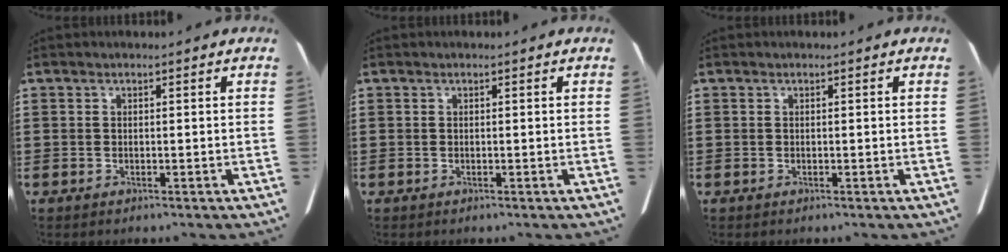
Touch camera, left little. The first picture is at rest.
{"total": 0.0}
{"total": 0.0}